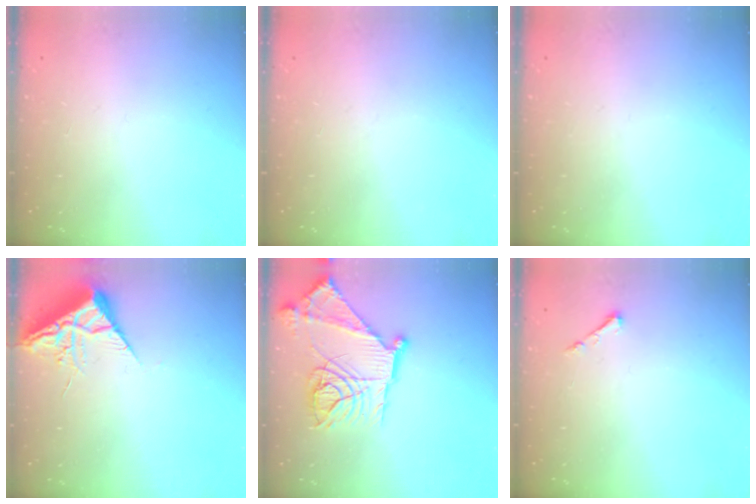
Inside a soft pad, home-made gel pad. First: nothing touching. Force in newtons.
{"total": 0.0}
{"total": 0.0}
{"total": 7.0, "press": 7.0, "slide": 0.7}
{"total": 22.2, "press": 22.1, "slide": 2.3}
{"total": 3.2, "press": 3.1, "slide": 0.5}